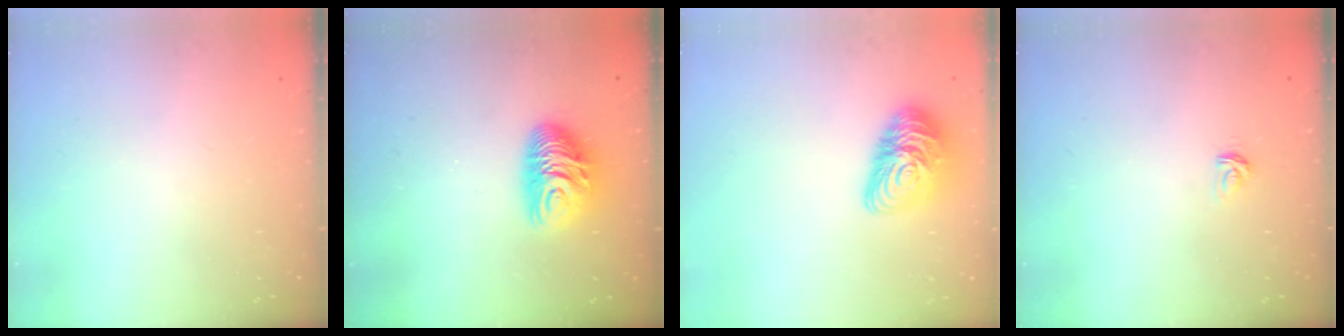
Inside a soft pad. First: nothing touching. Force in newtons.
{"total": 10.4, "press": 10.4, "slide": 0.8}
{"total": 13.2, "press": 13.2, "slide": 0.9}
{"total": 2.9, "press": 2.9, "slide": 0.4}